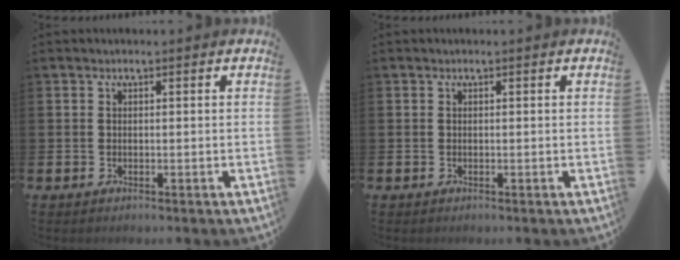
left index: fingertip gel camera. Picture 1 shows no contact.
{"total": 0.0}